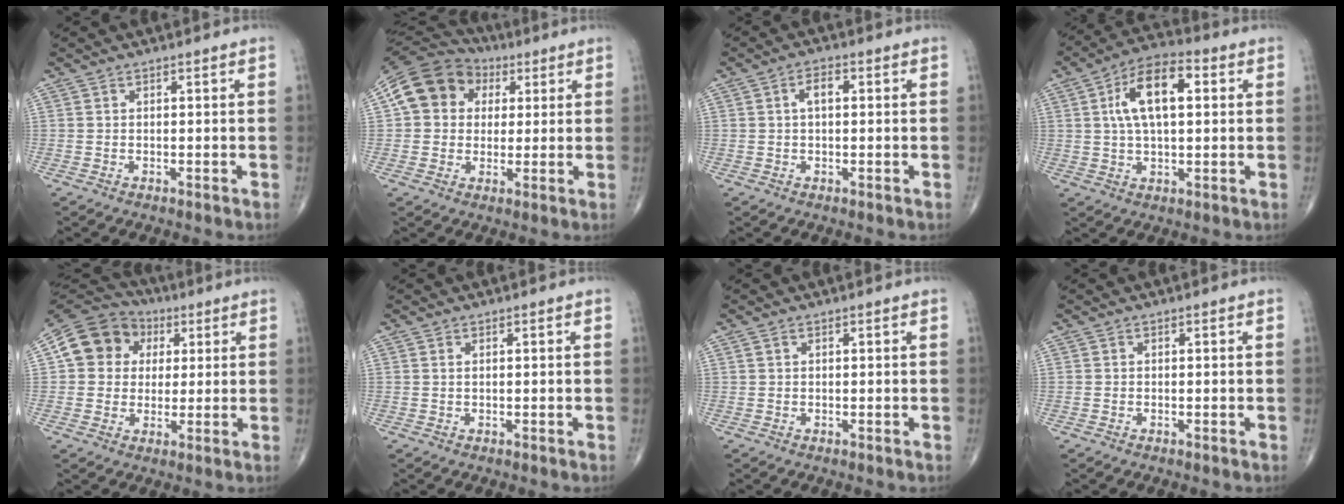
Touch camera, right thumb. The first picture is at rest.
{"total": 13.5, "force": [3.4, 11.4, 6.4], "torque": [-0.099, 0.021, 0.050]}
{"total": 3.3, "force": [0.5, 1.7, 2.7], "torque": [-0.048, 0.010, 0.007]}
{"total": 12.6, "force": [2.8, 6.0, 10.7], "torque": [-0.186, 0.019, 0.043]}
{"total": 12.4, "force": [3.0, 10.8, 5.4], "torque": [-0.076, 0.013, 0.041]}
{"total": 0.5, "force": [0.3, 0.2, 0.4], "torque": [-0.011, 0.003, 0.006]}
{"total": 0.7, "force": [0.4, 0.4, 0.4], "torque": [-0.009, 0.005, 0.007]}
{"total": 0.0}